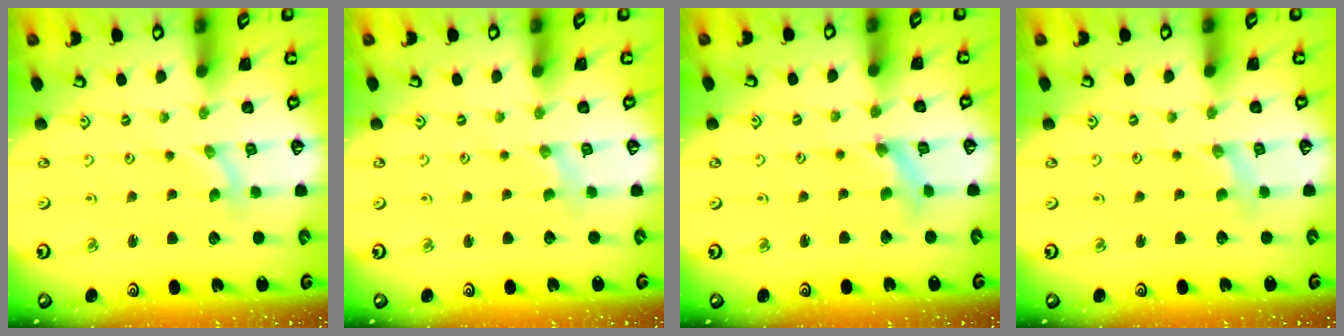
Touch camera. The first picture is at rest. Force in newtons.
{"total": 1.0, "press": 1.0, "slide": 0.1}
{"total": 2.5, "press": 2.5, "slide": 0.1}
{"total": 0.0}